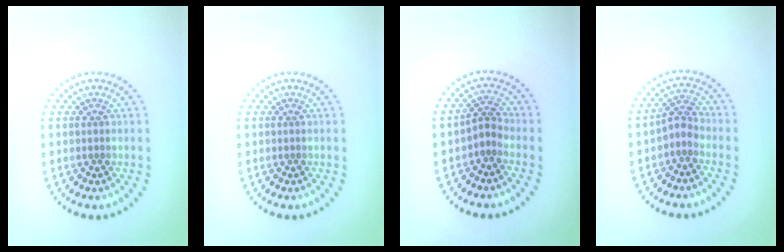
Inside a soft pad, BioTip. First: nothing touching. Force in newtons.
{"total": 0.0}
{"total": 1.8, "press": 1.2, "slide": 1.3}
{"total": 2.0, "press": 1.5, "slide": 1.3}